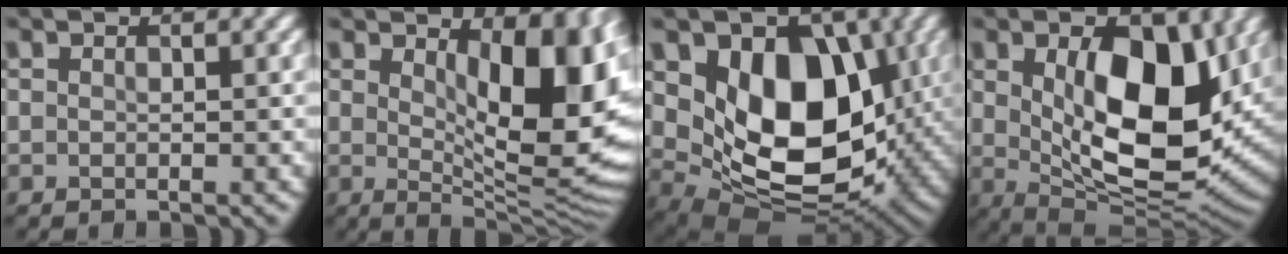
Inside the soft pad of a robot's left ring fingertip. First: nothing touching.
{"total": 11.0, "force": [2.6, 4.7, 9.6], "torque": [-0.111, -0.009, 0.044]}
{"total": 10.8, "force": [1.6, 7.4, 7.7], "torque": [-0.129, -0.021, 0.027]}
{"total": 11.2, "force": [1.8, 5.8, 9.4], "torque": [-0.140, -0.016, 0.039]}